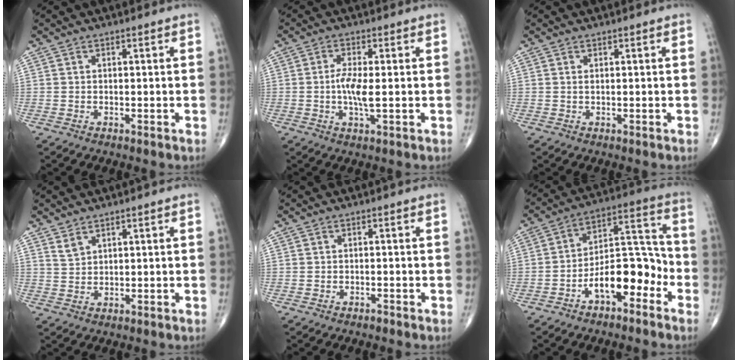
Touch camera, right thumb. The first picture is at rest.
{"total": 5.1, "force": [-0.3, 1.1, 4.9], "torque": [-0.109, -0.008, -0.010]}
{"total": 0.5, "force": [0.2, 0.2, 0.5], "torque": [-0.013, 0.001, 0.005]}
{"total": 2.0, "force": [1.7, 0.8, 0.8], "torque": [-0.011, -0.009, 0.038]}
{"total": 0.7, "force": [-0.6, 0.3, 0.2], "torque": [-0.005, 0.003, -0.011]}
{"total": 12.9, "force": [-5.7, 6.4, 9.6], "torque": [-0.127, 0.066, -0.096]}